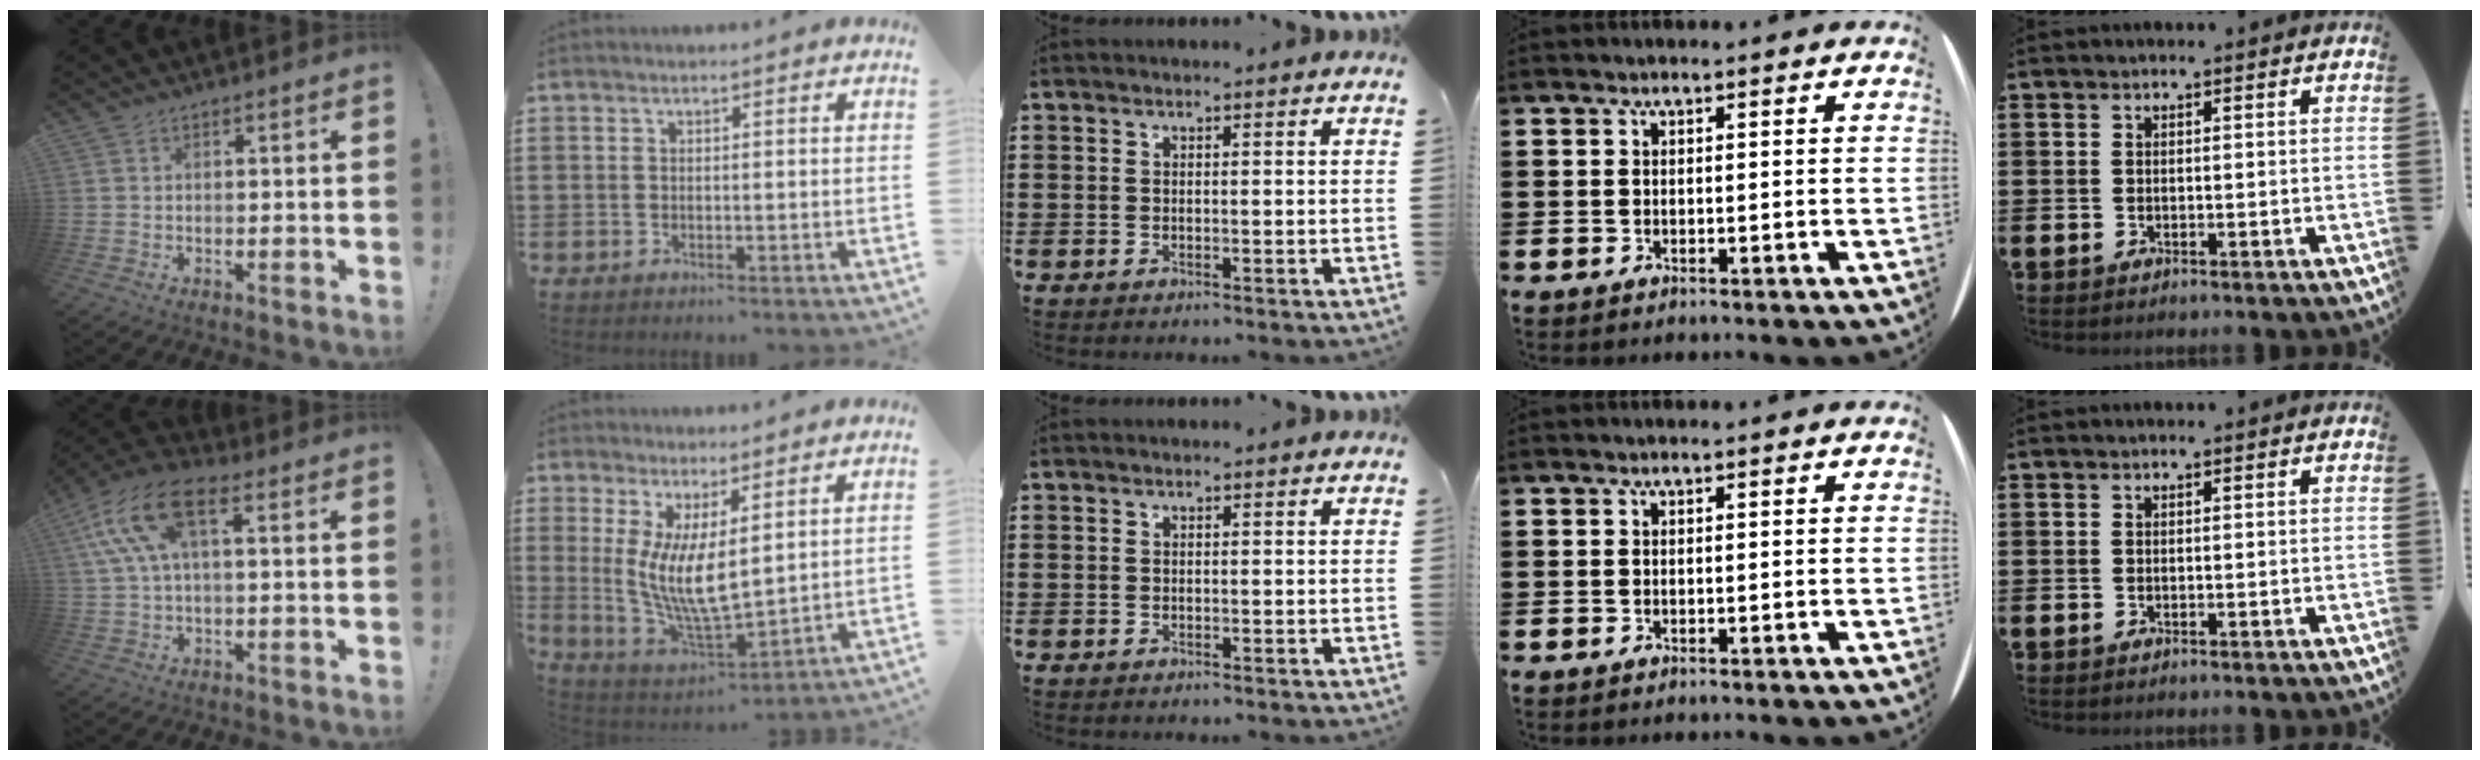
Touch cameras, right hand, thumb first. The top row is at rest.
{"thumb": {"total": 14.7, "force": [4.4, 7.1, 12.1], "torque": [-0.248, 0.002, 0.079]}, "index": {"total": 8.3, "force": [1.7, 2.6, 7.7], "torque": [-0.168, -0.020, 0.031]}}